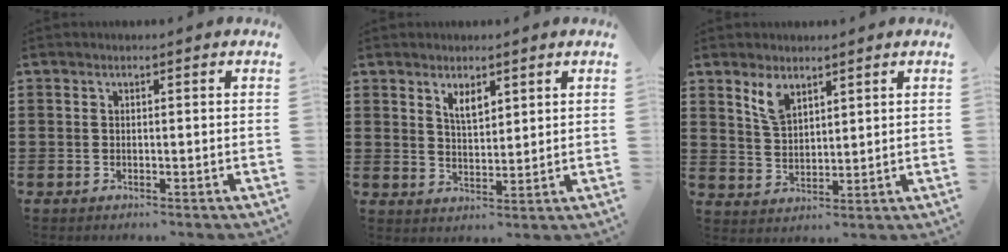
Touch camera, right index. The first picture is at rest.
{"total": 3.3, "force": [2.3, 1.4, 1.9], "torque": [-0.035, 0.001, 0.040]}
{"total": 4.6, "force": [3.1, 2.1, 2.6], "torque": [-0.061, 0.004, 0.058]}